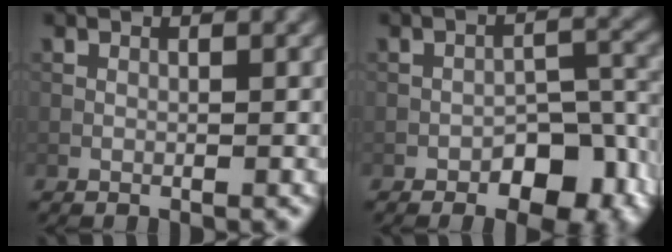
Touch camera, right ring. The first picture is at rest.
{"total": 7.6, "force": [-4.3, 3.8, 5.0], "torque": [-0.060, 0.008, -0.062]}